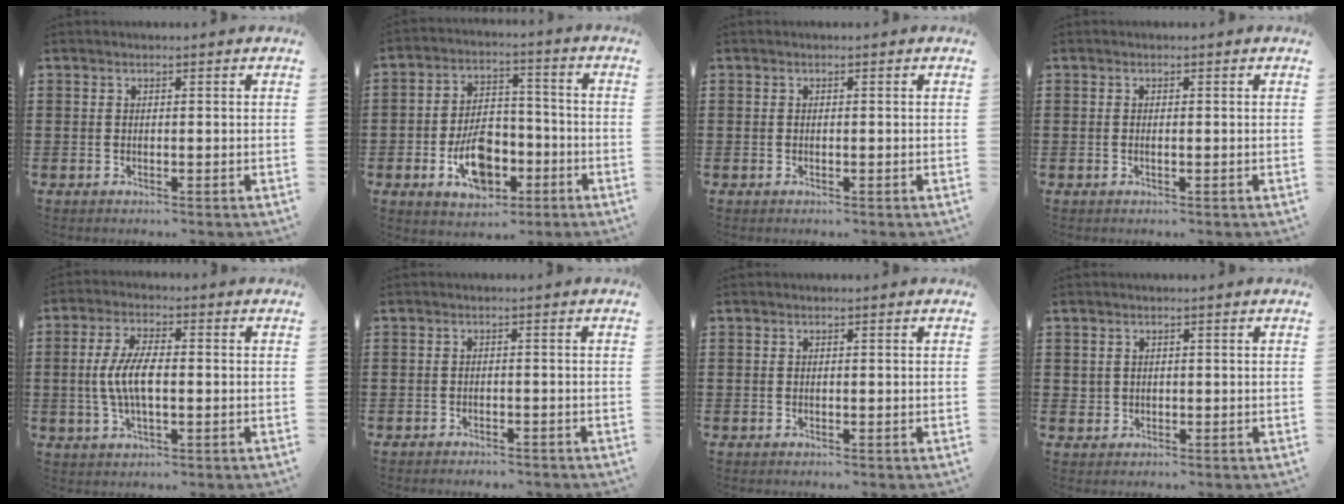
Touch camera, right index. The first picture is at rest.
{"total": 9.3, "force": [-3.4, 5.7, 6.5], "torque": [-0.102, 0.005, -0.064]}
{"total": 0.0}
{"total": 0.5, "force": [-0.1, 0.1, 0.5], "torque": [-0.011, -0.003, -0.001]}
{"total": 6.8, "force": [-0.5, 2.7, 6.2], "torque": [-0.138, -0.003, -0.017]}
{"total": 1.1, "force": [-1.1, 0.1, 0.0], "torque": [-0.005, 0.002, -0.025]}
{"total": 0.0}
{"total": 1.2, "force": [0.4, 1.1, 0.1], "torque": [-0.006, 0.006, 0.007]}